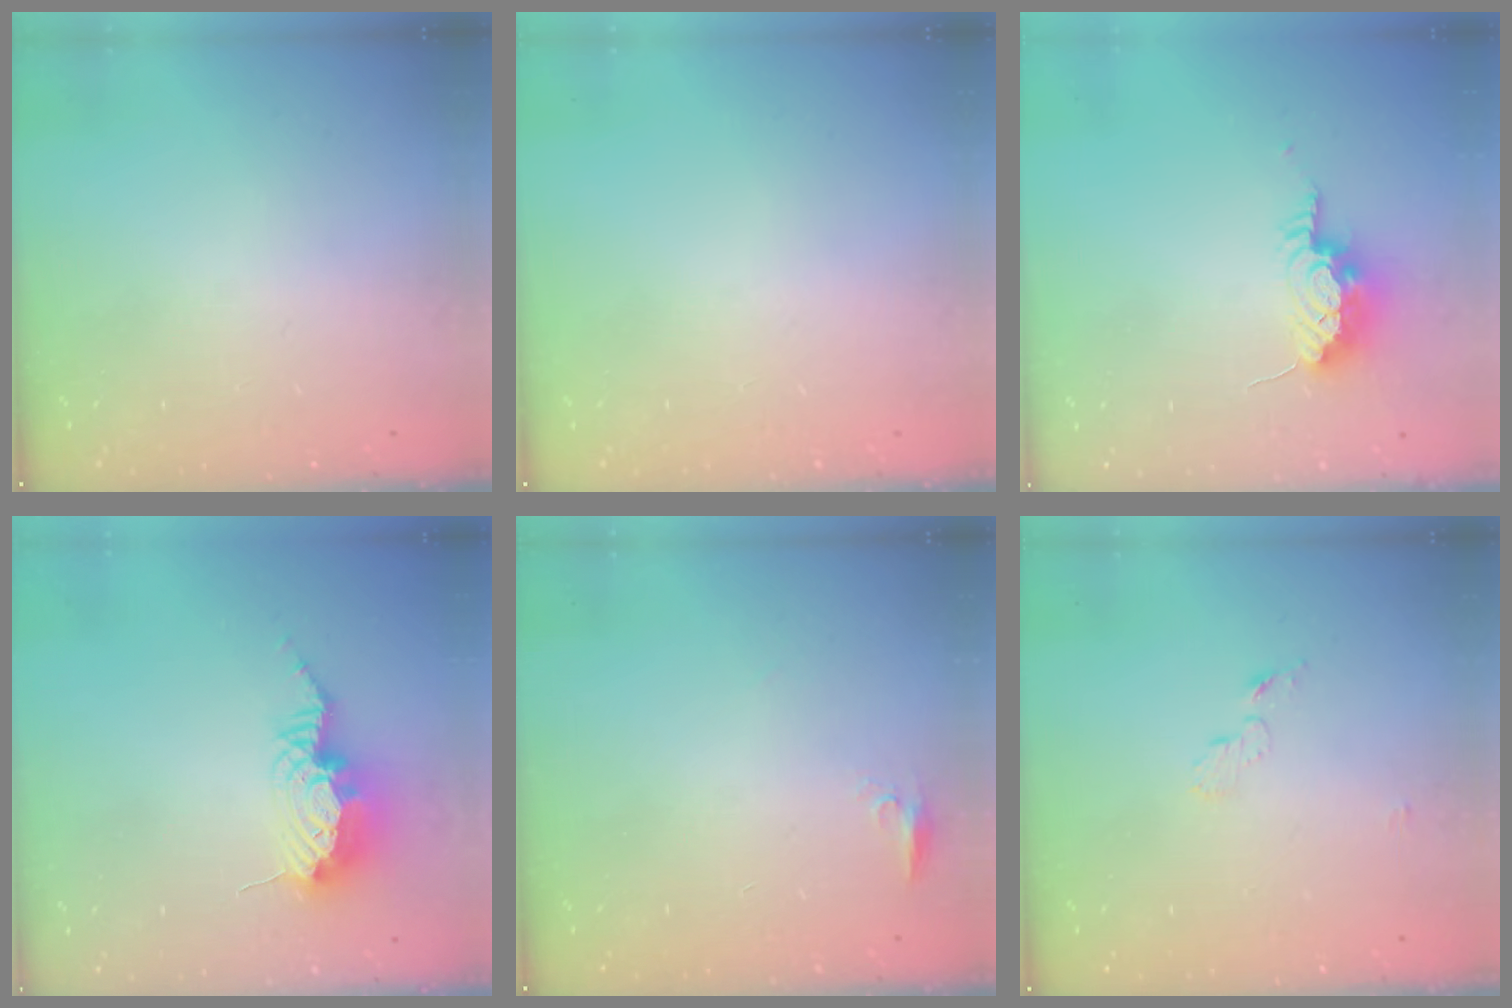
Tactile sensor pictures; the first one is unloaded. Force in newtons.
{"total": 0.0}
{"total": 8.5, "press": 8.3, "slide": 1.9}
{"total": 11.0, "press": 11.0, "slide": 1.2}
{"total": 4.8, "press": 4.7, "slide": 1.2}
{"total": 3.9, "press": 3.9, "slide": 0.2}